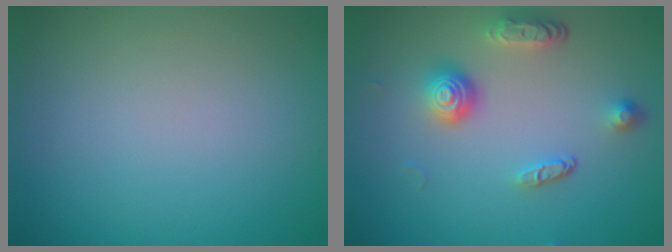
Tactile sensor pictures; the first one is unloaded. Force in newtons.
{"total": 3.8, "press": 2.9, "slide": 2.4}